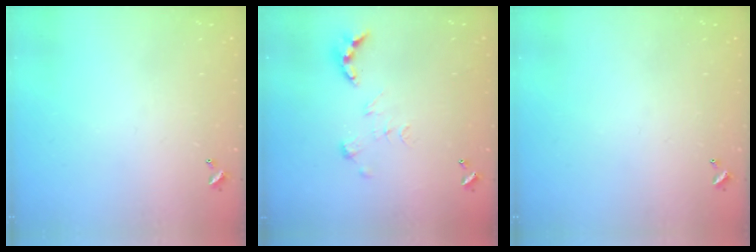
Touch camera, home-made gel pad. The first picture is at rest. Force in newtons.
{"total": 3.3, "press": 3.3, "slide": 0.4}
{"total": 0.0}